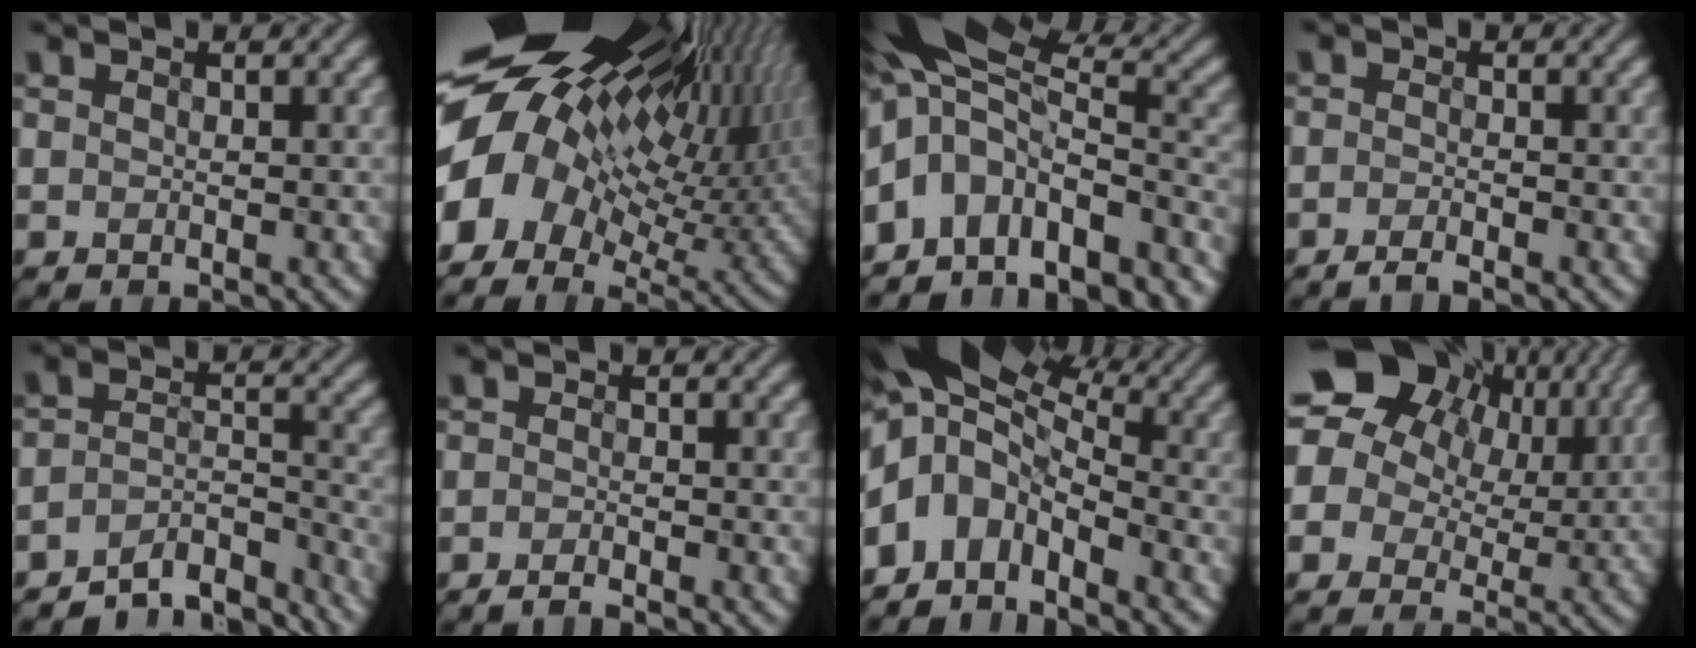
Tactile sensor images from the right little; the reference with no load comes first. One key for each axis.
{"total": 17.7, "fx": 4.2, "fy": 10.1, "fz": 13.9, "tx": -0.236, "ty": -0.017, "tz": 0.108}
{"total": 14.0, "fx": -4.5, "fy": 8.4, "fz": 10.3, "tx": -0.216, "ty": -0.006, "tz": -0.034}
{"total": 1.4, "fx": -1.2, "fy": 0.0, "fz": 0.7, "tx": -0.021, "ty": 0.002, "tz": -0.028}
{"total": 6.8, "fx": -6.1, "fy": 2.1, "fz": 2.0, "tx": -0.024, "ty": -0.004, "tz": -0.096}
{"total": 1.4, "fx": -1.2, "fy": 0.0, "fz": 0.6, "tx": -0.016, "ty": 0.002, "tz": -0.028}
{"total": 11.7, "fx": -0.9, "fy": 7.5, "fz": 8.9, "tx": -0.188, "ty": 0.005, "tz": -0.018}
{"total": 14.9, "fx": 6.2, "fy": 11.1, "fz": 7.6, "tx": -0.172, "ty": 0.037, "tz": 0.101}